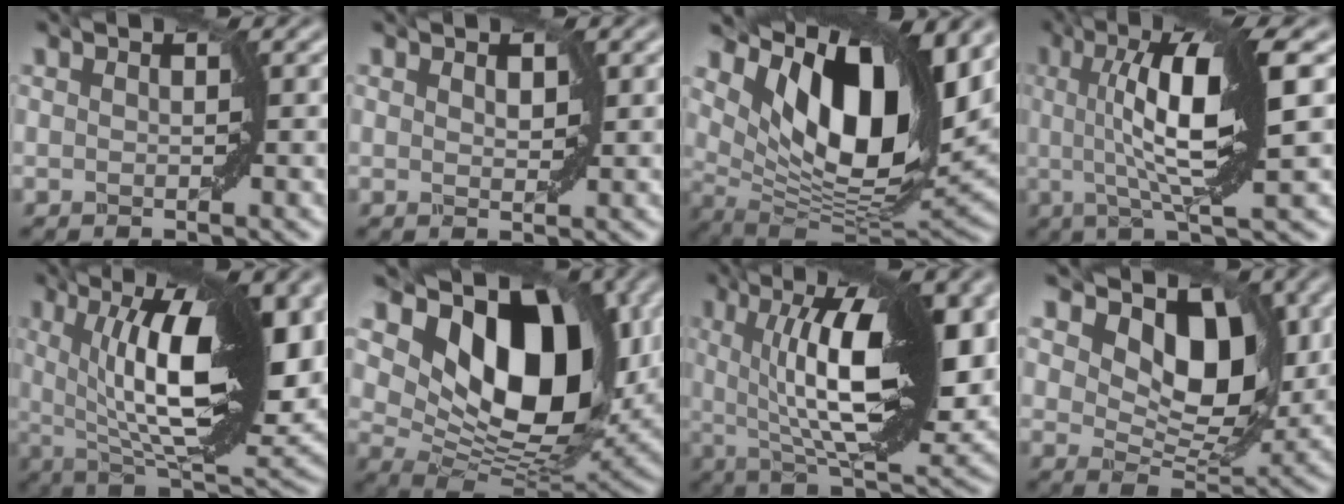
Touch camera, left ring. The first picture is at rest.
{"total": 1.2, "force": [0.7, 0.7, 0.7], "torque": [-0.009, -0.001, 0.015]}
{"total": 14.0, "force": [6.1, 6.5, 10.8], "torque": [-0.172, 0.000, 0.108]}
{"total": 9.7, "force": [1.6, 2.1, 9.3], "torque": [-0.142, 0.001, 0.028]}
{"total": 15.1, "force": [3.9, 4.9, 13.7], "torque": [-0.214, -0.001, 0.062]}
{"total": 14.6, "force": [5.2, 8.8, 10.4], "torque": [-0.148, -0.005, 0.088]}
{"total": 13.6, "force": [3.2, 4.0, 12.6], "torque": [-0.190, 0.003, 0.050]}
{"total": 9.1, "force": [3.5, 5.3, 6.4], "torque": [-0.097, -0.008, 0.054]}